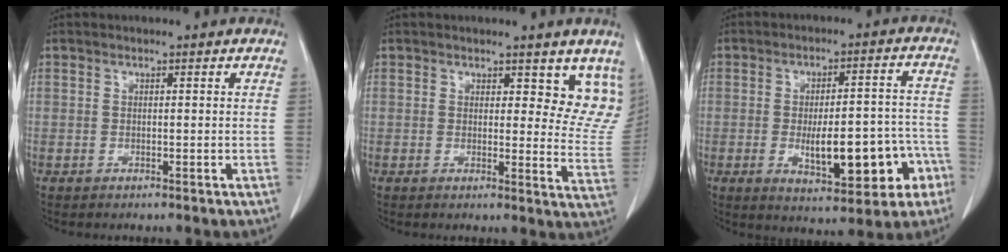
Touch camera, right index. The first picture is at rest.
{"total": 8.5, "force": [6.5, 3.8, 3.9], "torque": [-0.014, -0.031, 0.057]}
{"total": 13.7, "force": [-4.5, 4.6, 12.1], "torque": [-0.162, 0.023, -0.051]}